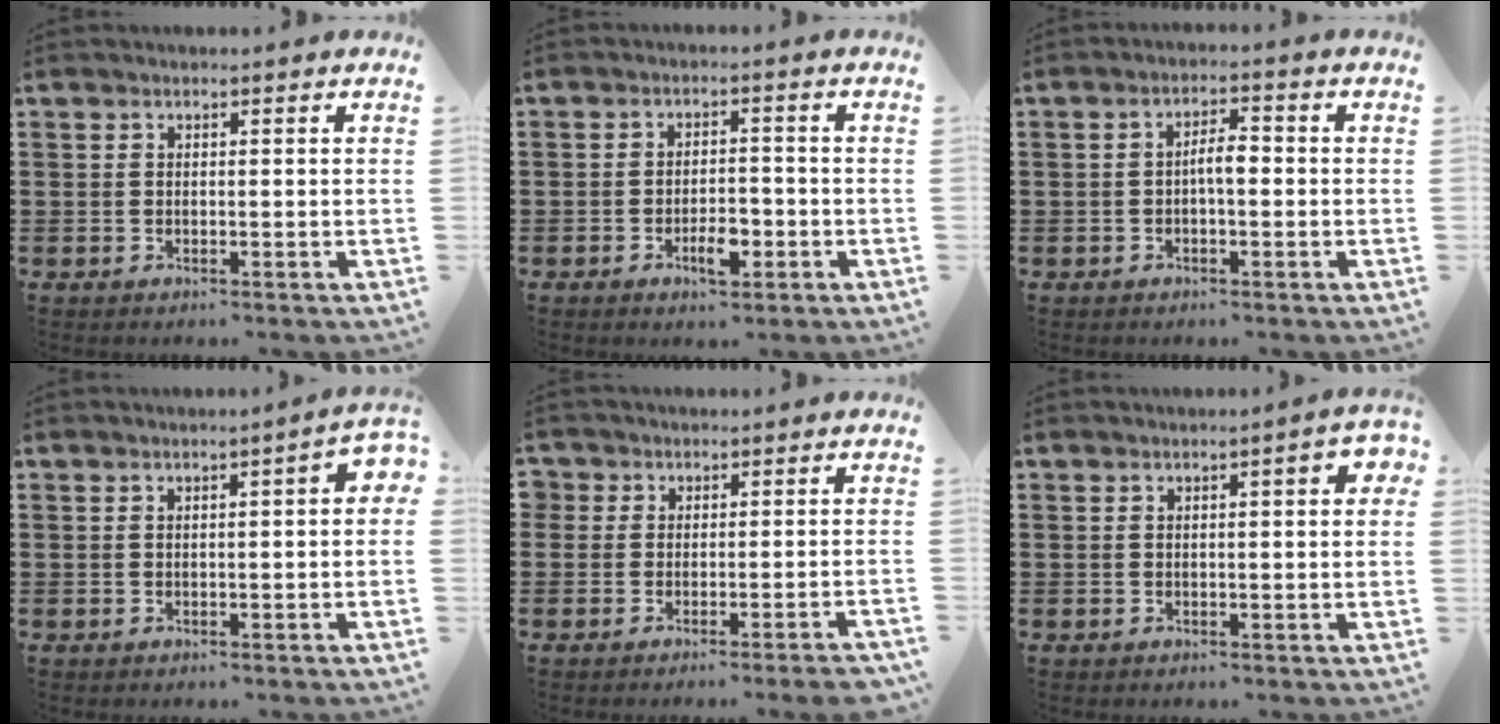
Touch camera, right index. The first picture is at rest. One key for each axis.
{"total": 4.3, "fx": -2.0, "fy": 1.8, "fz": 3.4, "tx": -0.056, "ty": 0.007, "tz": -0.034}
{"total": 3.2, "fx": -0.4, "fy": 1.0, "fz": 3.0, "tx": -0.055, "ty": 0.007, "tz": -0.010}
{"total": 1.4, "fx": -0.2, "fy": 0.2, "fz": 1.3, "tx": -0.022, "ty": -0.001, "tz": -0.003}
{"total": 1.9, "fx": -1.9, "fy": 0.1, "fz": 0.5, "tx": -0.011, "ty": 0.003, "tz": -0.038}
{"total": 2.3, "fx": 0.4, "fy": 0.4, "fz": 2.2, "tx": -0.033, "ty": 0.001, "tz": 0.004}